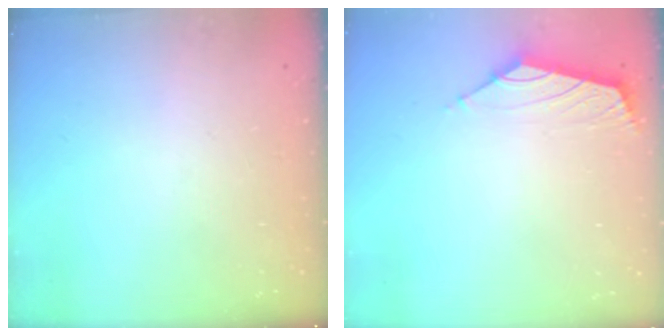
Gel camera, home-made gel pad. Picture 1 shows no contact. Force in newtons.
{"total": 1.6, "press": 1.5, "slide": 0.7}